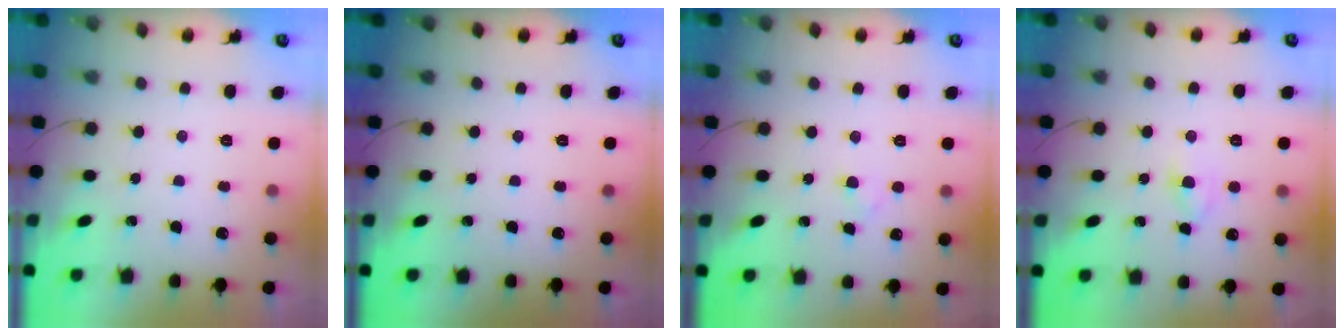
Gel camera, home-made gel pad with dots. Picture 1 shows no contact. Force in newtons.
{"total": 0.0}
{"total": 1.5, "press": 1.3, "slide": 0.8}
{"total": 3.7, "press": 3.5, "slide": 1.3}